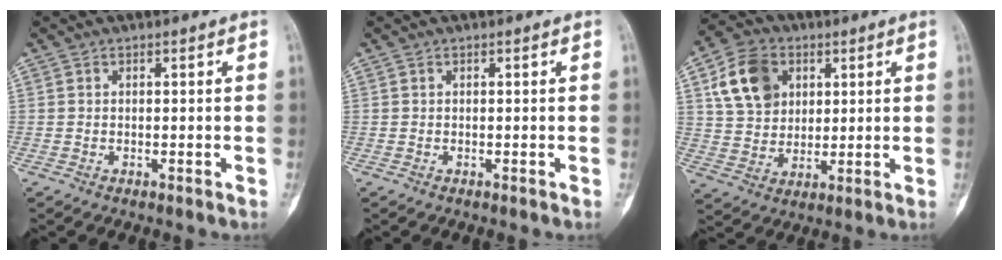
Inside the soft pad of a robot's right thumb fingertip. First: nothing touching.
{"total": 0.0}
{"total": 12.1, "force": [4.3, 9.4, 6.4], "torque": [-0.092, -0.004, 0.081]}